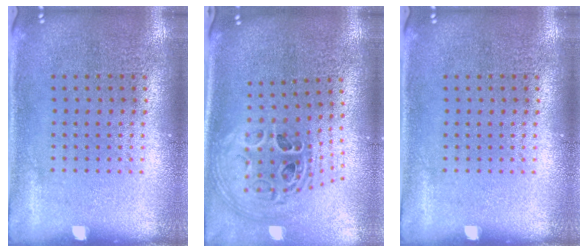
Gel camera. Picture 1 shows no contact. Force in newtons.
{"total": 1.8, "press": 1.5, "slide": 1.0}
{"total": 0.0}